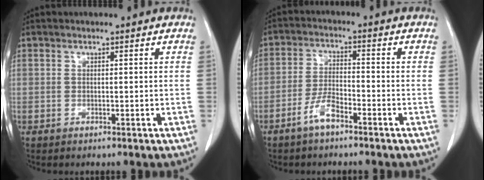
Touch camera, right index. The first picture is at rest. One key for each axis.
{"total": 4.9, "fx": -3.3, "fy": 1.1, "fz": 3.4, "tx": -0.073, "ty": 0.001, "tz": -0.066}